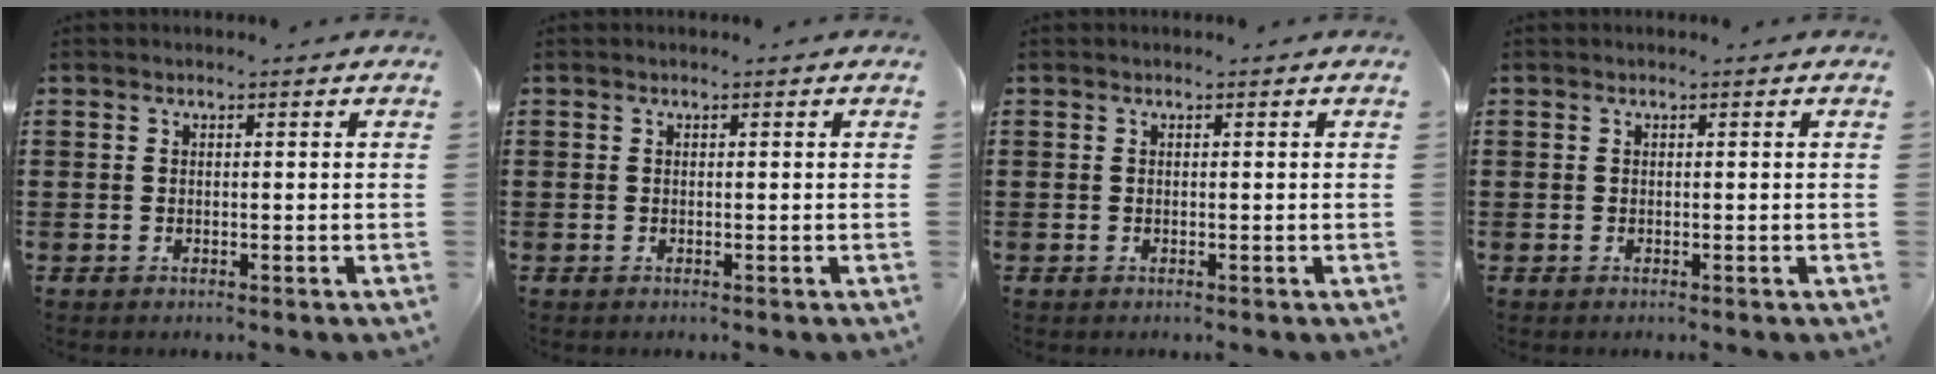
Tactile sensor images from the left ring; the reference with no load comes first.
{"total": 0.0}
{"total": 0.0}
{"total": 0.0}